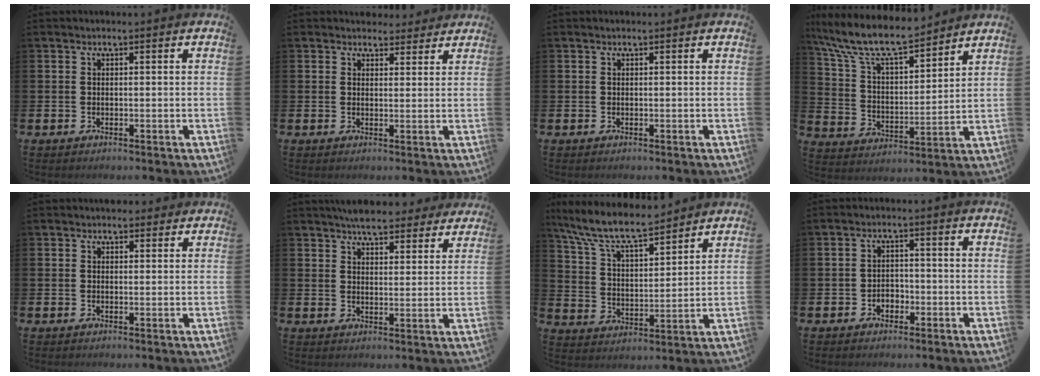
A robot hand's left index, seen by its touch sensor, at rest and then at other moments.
{"total": 3.2, "force": [3.0, 1.2, -0.2], "torque": [0.015, -0.016, 0.052]}
{"total": 0.0}
{"total": 10.3, "force": [9.3, 2.2, 3.9], "torque": [-0.122, -0.053, 0.165]}
{"total": 2.1, "force": [1.9, 0.8, -0.1], "torque": [0.016, -0.006, 0.032]}
{"total": 6.3, "force": [6.0, 1.5, 1.2], "torque": [-0.022, -0.033, 0.107]}
{"total": 9.4, "force": [8.5, 1.6, 3.7], "torque": [-0.113, -0.049, 0.150]}
{"total": 2.1, "force": [-1.2, 1.5, 0.6], "torque": [-0.015, 0.003, -0.028]}